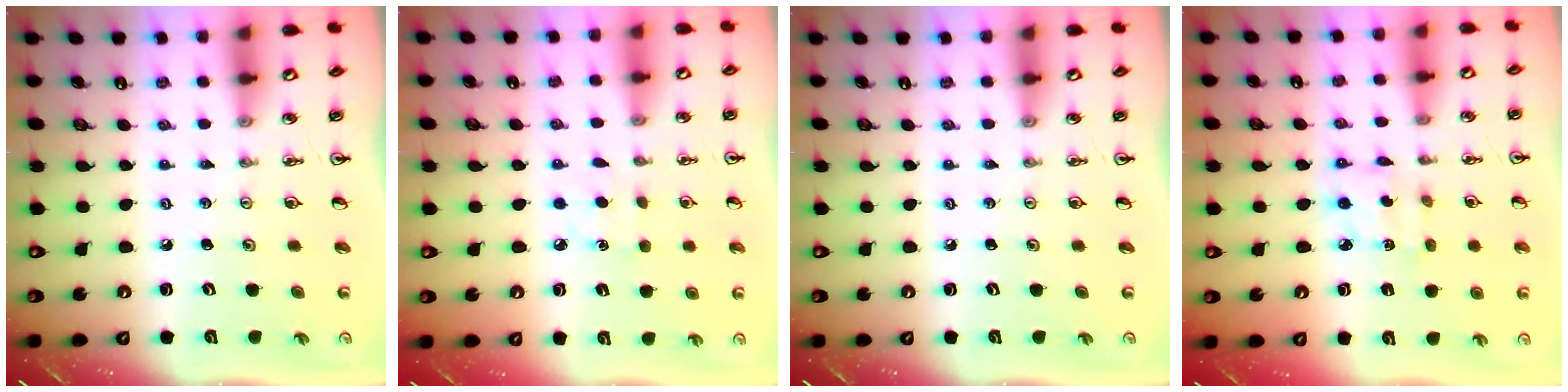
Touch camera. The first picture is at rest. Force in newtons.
{"total": 4.9, "press": 4.9, "slide": 0.5}
{"total": 0.0}
{"total": 2.9, "press": 2.9, "slide": 0.1}